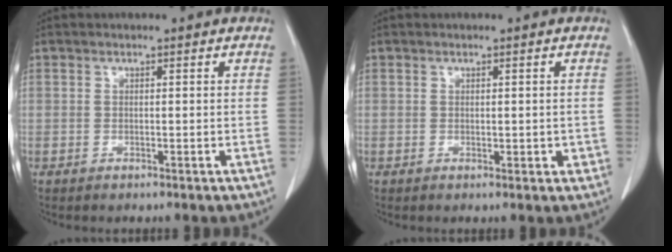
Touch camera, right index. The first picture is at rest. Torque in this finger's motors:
{"motor_torque": [0.14, 0.23, 0.11, 0.08]}